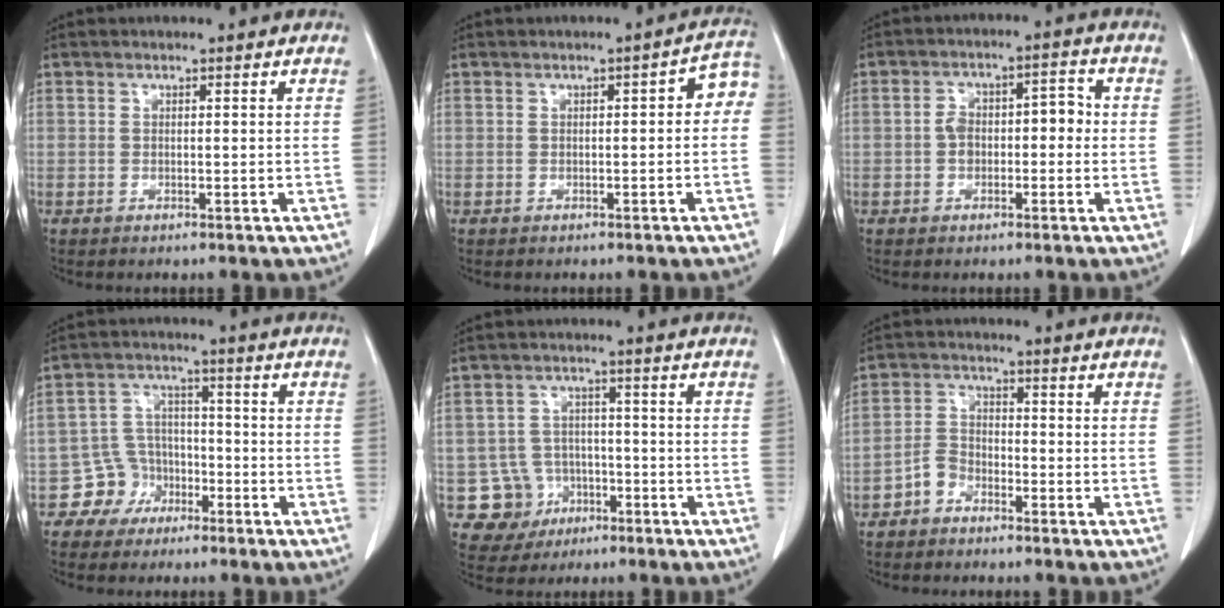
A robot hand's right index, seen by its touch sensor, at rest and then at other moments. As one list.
[{"total": 3.7, "force": [0.0, 1.4, 3.5], "torque": [-0.035, 0.019, -0.005]}, {"total": 5.9, "force": [-0.6, 3.5, 4.7], "torque": [-0.081, 0.041, -0.010]}, {"total": 5.7, "force": [-3.1, 4.8, 0.0], "torque": [0.010, 0.016, -0.052]}, {"total": 6.9, "force": [-2.5, 6.4, 0.5], "torque": [-0.003, 0.012, -0.030]}, {"total": 3.4, "force": [-2.3, 2.3, 1.0], "torque": [-0.015, 0.008, -0.046]}]